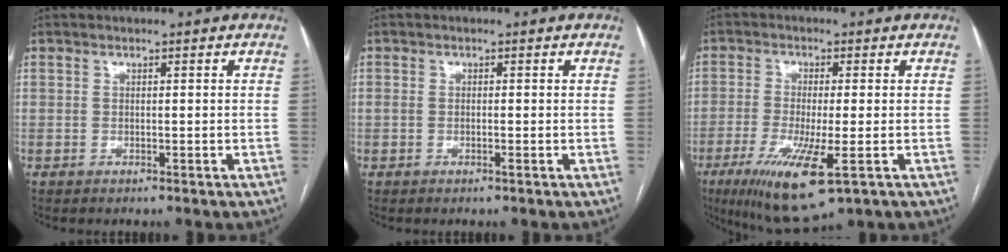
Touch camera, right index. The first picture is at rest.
{"total": 0.7, "force": [-0.2, 0.2, 0.7], "torque": [-0.009, 0.004, -0.003]}
{"total": 10.5, "force": [-4.7, 1.8, 9.2], "torque": [-0.171, -0.032, -0.075]}